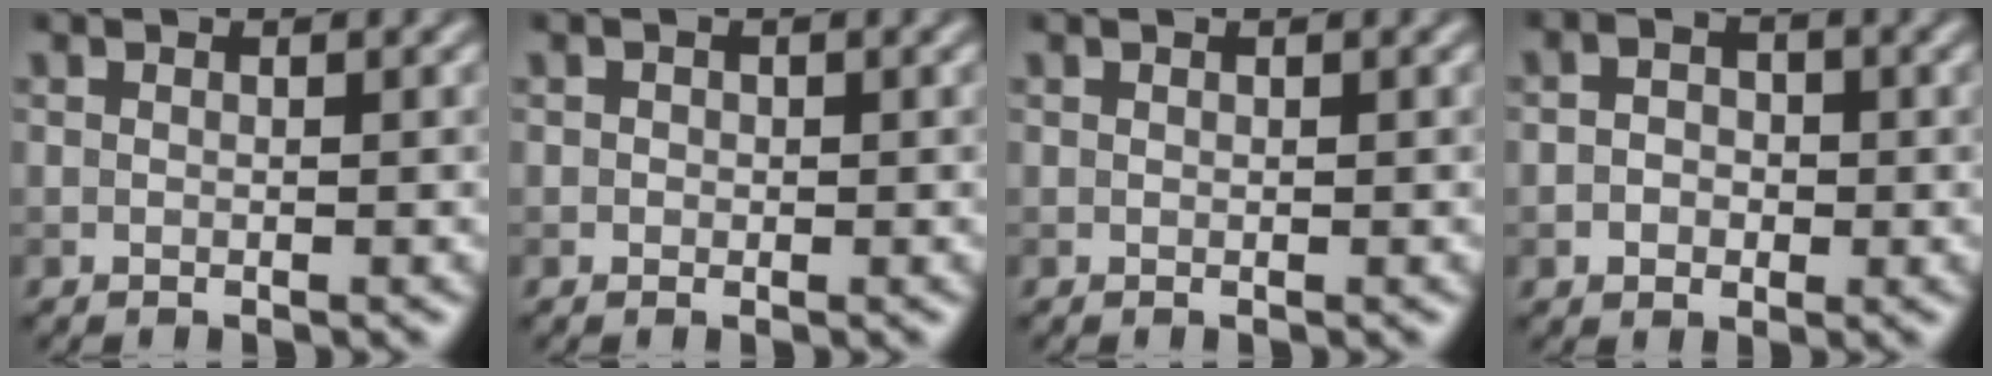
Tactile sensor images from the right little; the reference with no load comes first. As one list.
[{"total": 0.5, "force": [0.2, 0.5, 0.1], "torque": [0.004, -0.001, -0.002]}, {"total": 0.0}, {"total": 2.0, "force": [-0.4, 1.6, 1.2], "torque": [-0.016, 0.002, -0.015]}]